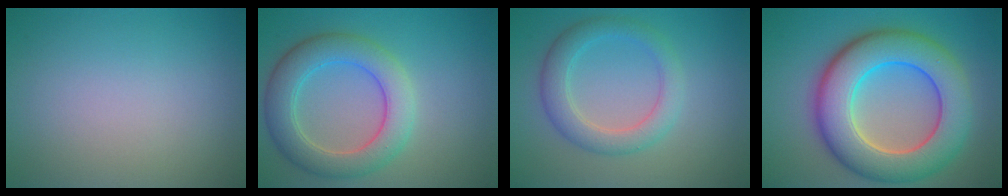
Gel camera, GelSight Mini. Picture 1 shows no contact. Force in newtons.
{"total": 5.9, "press": 5.9, "slide": 0.3}
{"total": 3.7, "press": 3.7, "slide": 0.3}
{"total": 10.7, "press": 10.7, "slide": 0.6}